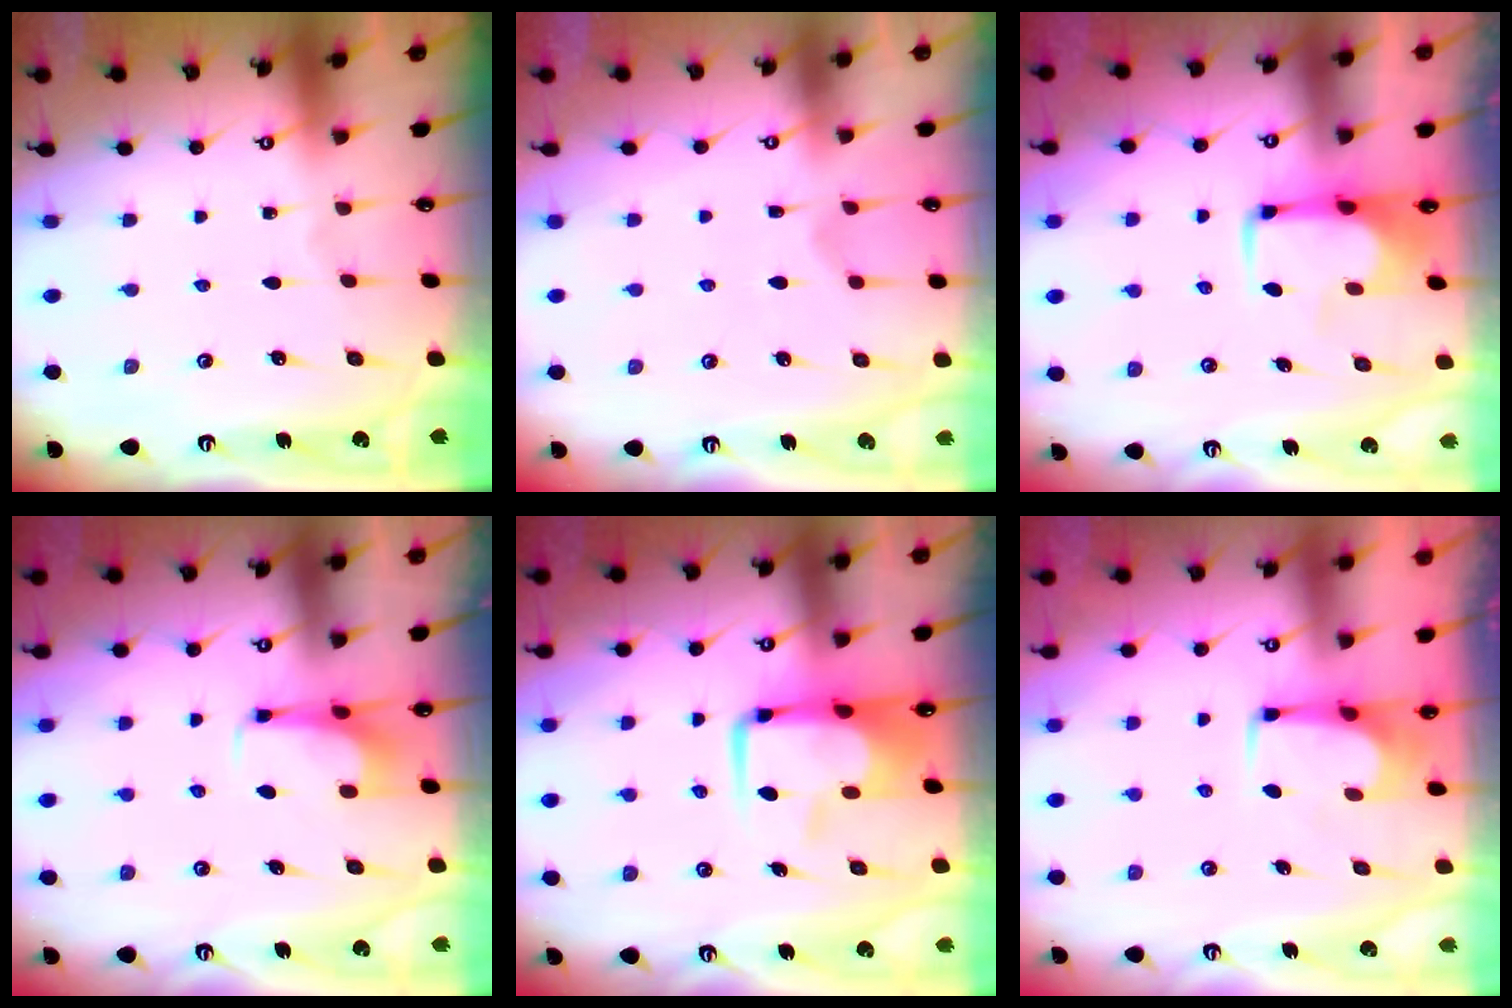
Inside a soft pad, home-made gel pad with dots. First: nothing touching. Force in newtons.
{"total": 2.8, "press": 2.6, "slide": 1.2}
{"total": 1.7, "press": 1.6, "slide": 0.5}
{"total": 5.0, "press": 4.9, "slide": 1.0}
{"total": 7.4, "press": 7.3, "slide": 1.3}
{"total": 3.9, "press": 3.9, "slide": 0.6}